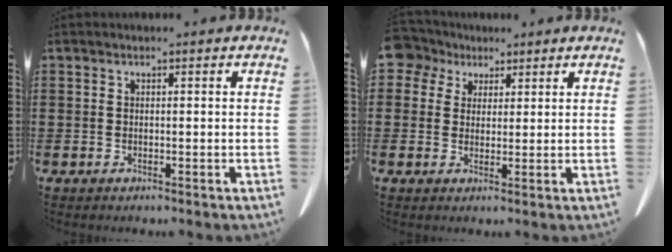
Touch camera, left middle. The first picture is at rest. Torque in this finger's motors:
{"motor_torque": [1.11, 1.02, 0.09, 0.05]}